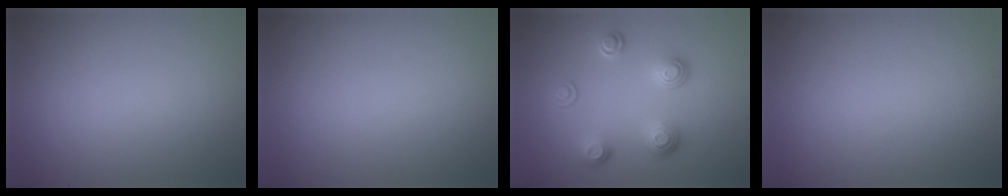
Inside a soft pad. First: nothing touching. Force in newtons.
{"total": 0.0}
{"total": 3.8, "press": 2.8, "slide": 2.6}
{"total": 0.0}